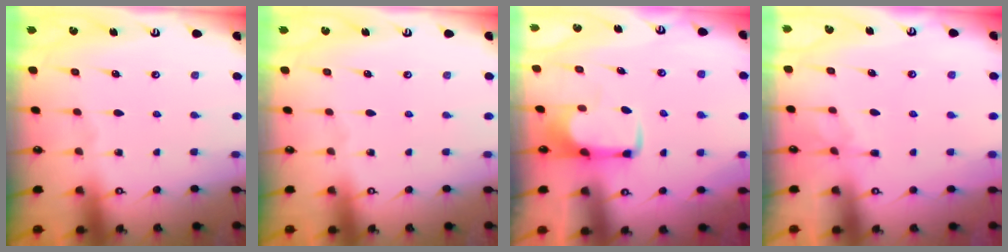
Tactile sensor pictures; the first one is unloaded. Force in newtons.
{"total": 0.0}
{"total": 2.0, "press": 2.0, "slide": 0.4}
{"total": 5.8, "press": 5.7, "slide": 1.3}